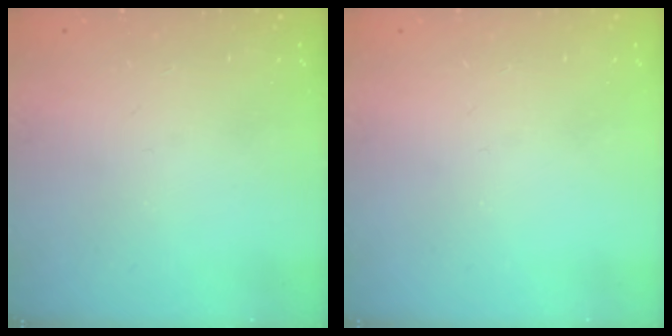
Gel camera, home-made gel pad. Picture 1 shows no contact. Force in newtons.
{"total": 0.0}